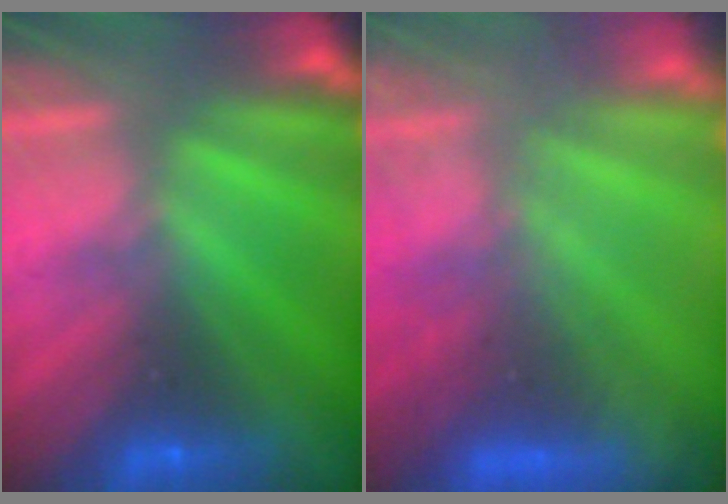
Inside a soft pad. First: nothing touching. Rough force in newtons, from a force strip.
{"total": 7.5}